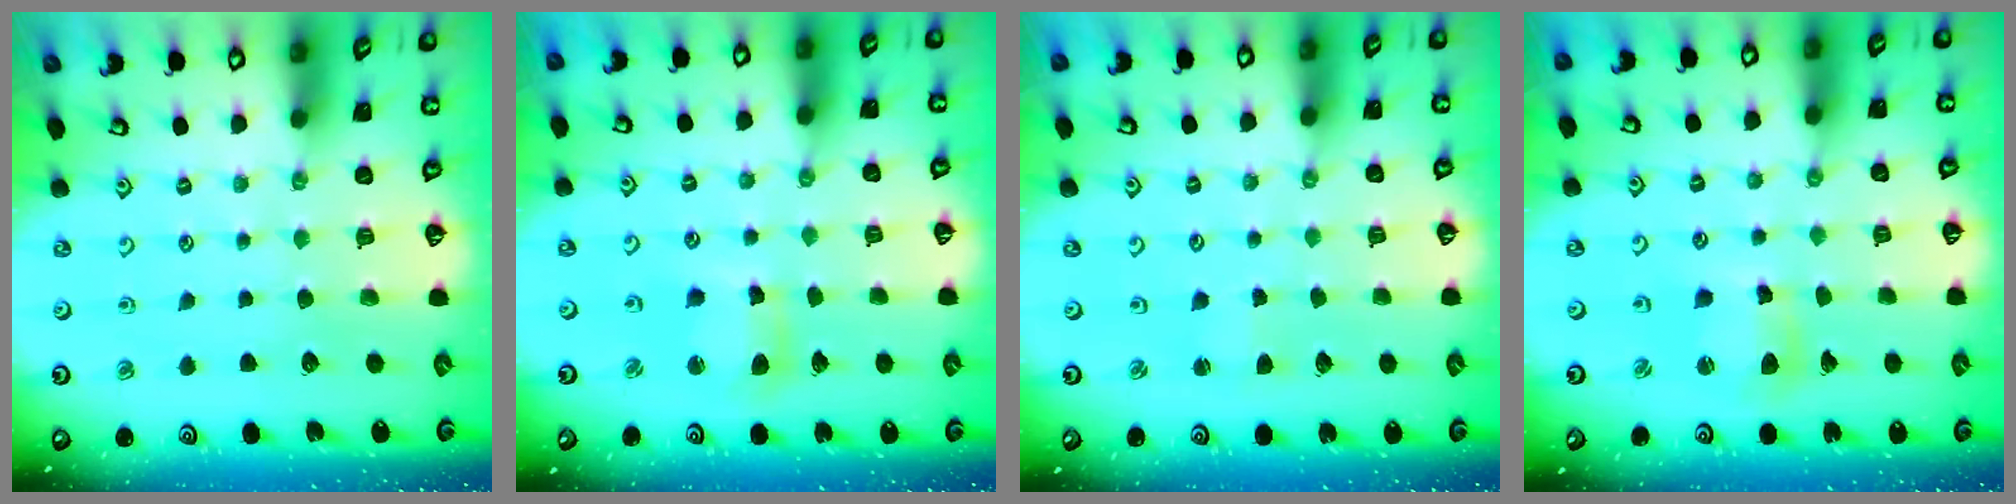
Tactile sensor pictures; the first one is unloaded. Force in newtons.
{"total": 7.4, "press": 7.3, "slide": 1.0}
{"total": 2.1, "press": 2.1, "slide": 0.2}
{"total": 8.0, "press": 7.9, "slide": 1.4}